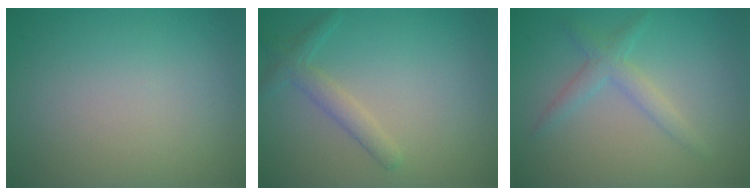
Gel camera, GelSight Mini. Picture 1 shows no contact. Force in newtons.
{"total": 2.0, "press": 2.0, "slide": 0.1}
{"total": 2.2, "press": 2.2, "slide": 0.2}